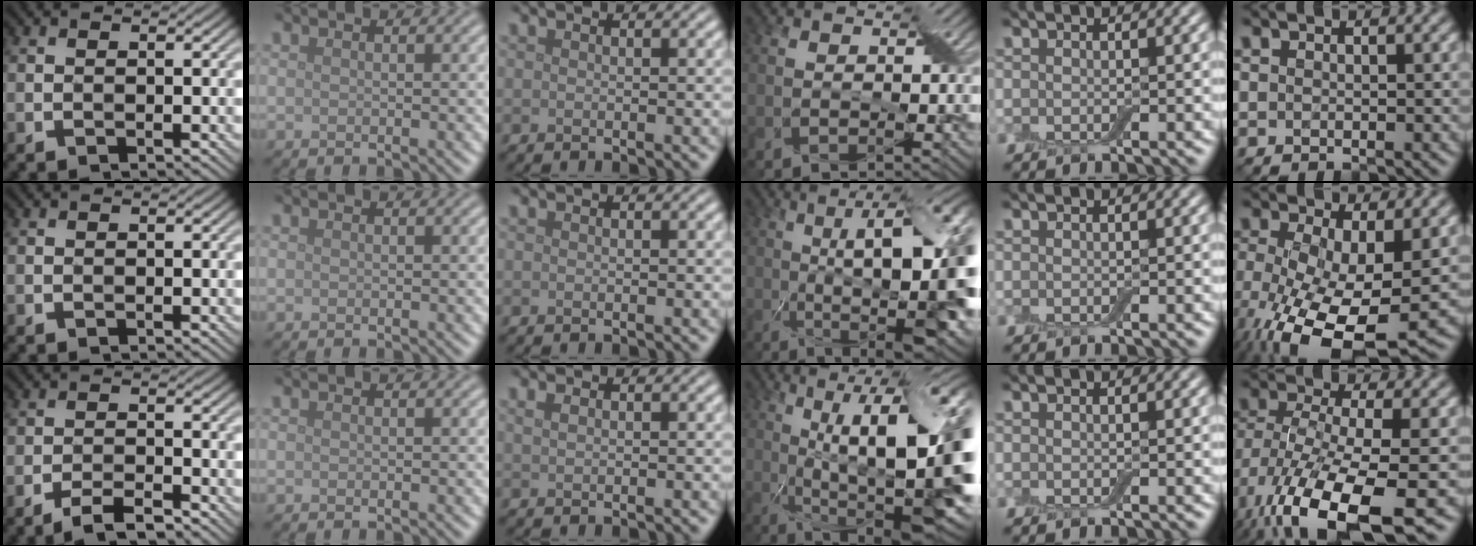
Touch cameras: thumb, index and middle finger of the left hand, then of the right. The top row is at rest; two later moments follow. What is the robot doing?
{"motion": "wrap", "object": "adhesive wrap"}